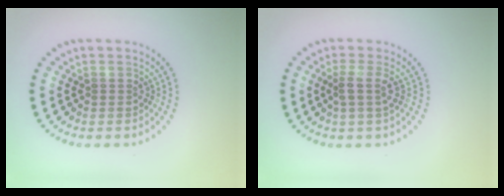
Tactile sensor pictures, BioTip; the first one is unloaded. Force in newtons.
{"total": 1.9, "press": 1.3, "slide": 1.4}